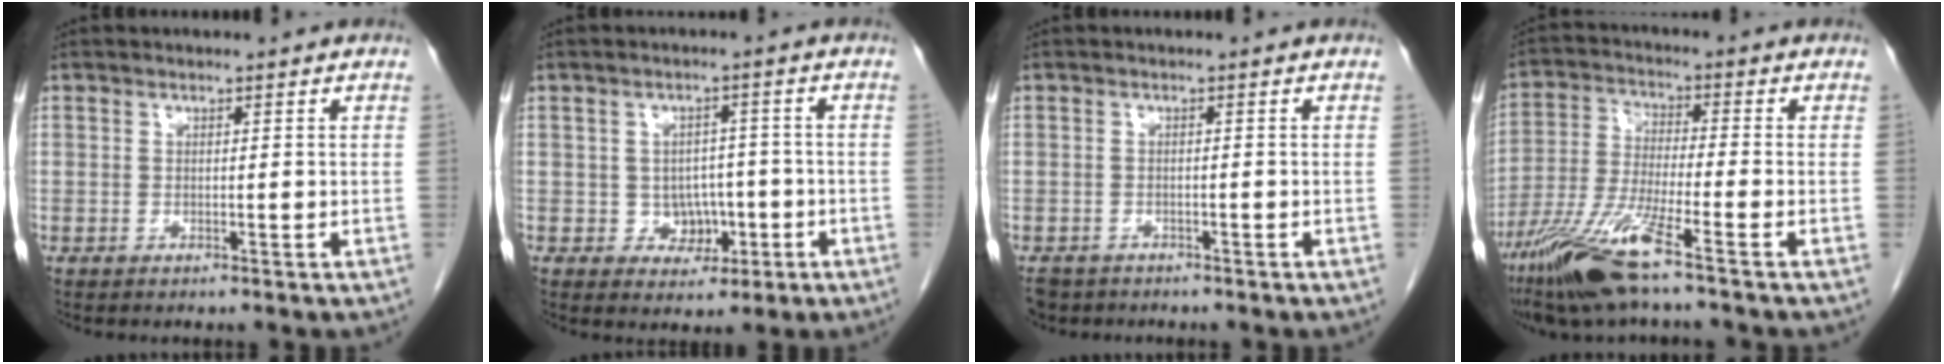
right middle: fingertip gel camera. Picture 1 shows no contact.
{"total": 4.4, "force": [-1.2, 3.8, 1.9], "torque": [-0.016, 0.009, -0.007]}
{"total": 4.1, "force": [-3.4, 2.3, 0.6], "torque": [-0.012, -0.002, -0.054]}
{"total": 11.0, "force": [-7.1, 0.0, 8.4], "torque": [-0.182, -0.030, -0.140]}